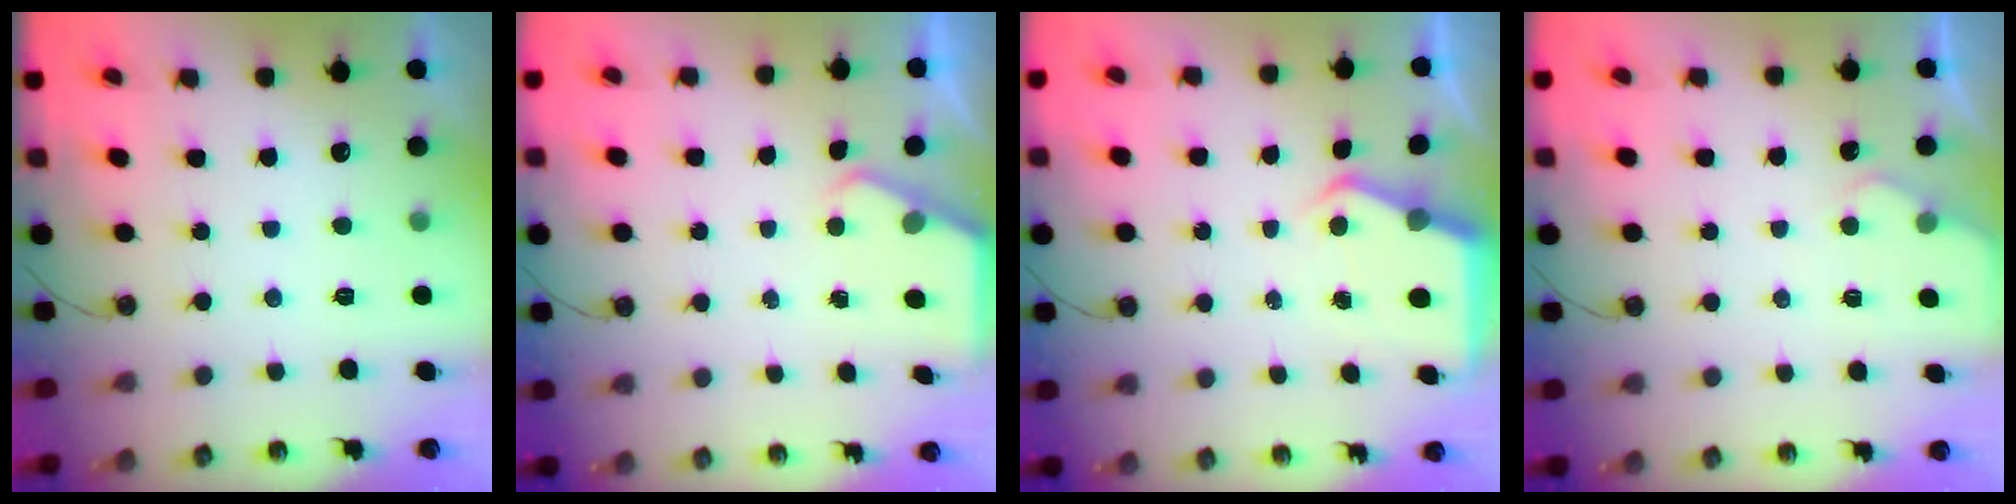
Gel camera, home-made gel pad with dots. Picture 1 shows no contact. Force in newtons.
{"total": 2.2, "press": 2.1, "slide": 0.3}
{"total": 4.7, "press": 4.6, "slide": 0.7}
{"total": 3.4, "press": 3.4, "slide": 0.4}